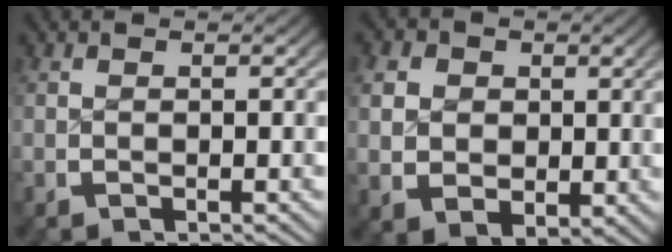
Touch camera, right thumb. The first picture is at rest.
{"total": 5.9, "force": [0.5, 4.9, 3.3], "torque": [-0.072, -0.031, 0.025]}